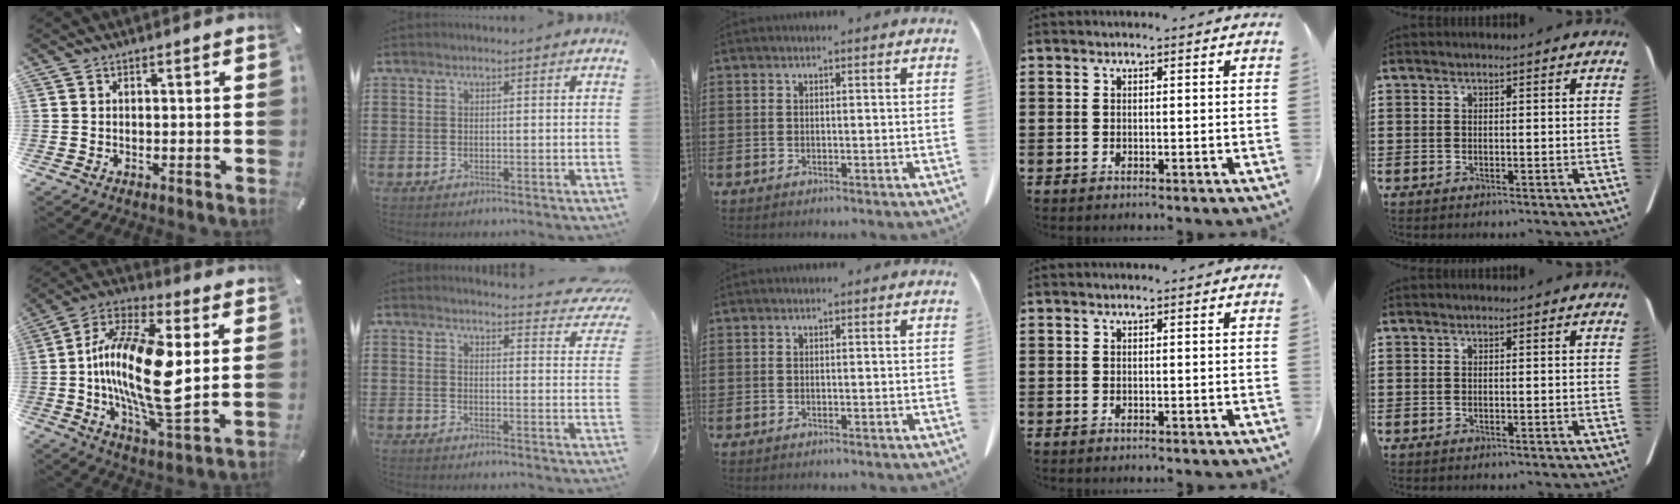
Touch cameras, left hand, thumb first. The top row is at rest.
{"thumb": {"total": 20.4, "force": [1.0, 7.3, 19.0], "torque": [-0.400, -0.021, 0.009]}, "index": {"total": 3.6, "force": [3.5, 0.2, 0.8], "torque": [-0.016, -0.024, 0.059]}}